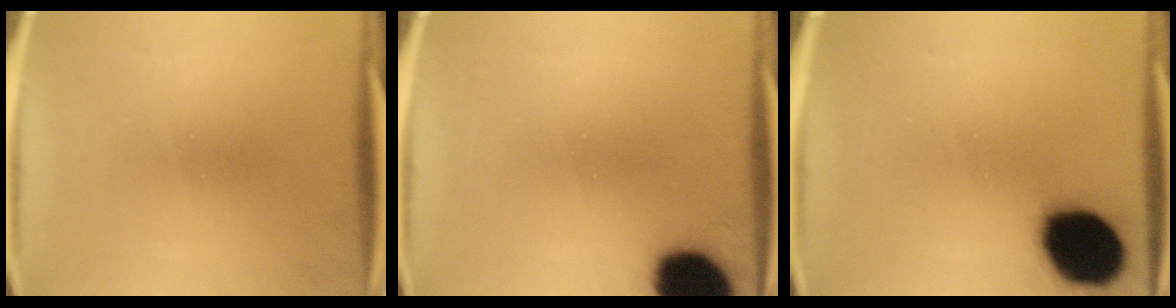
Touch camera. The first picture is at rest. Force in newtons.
{"total": 17.2}
{"total": 19.2}